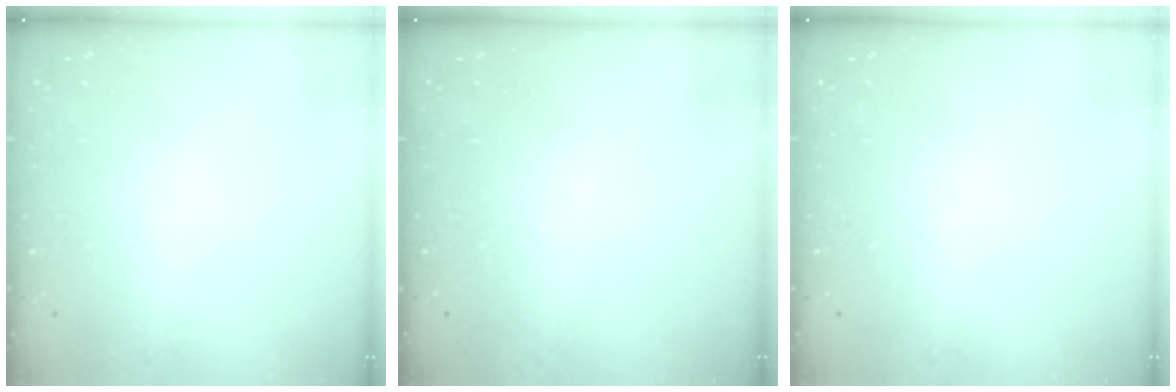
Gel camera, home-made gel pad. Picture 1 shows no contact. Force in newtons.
{"total": 0.0}
{"total": 0.0}